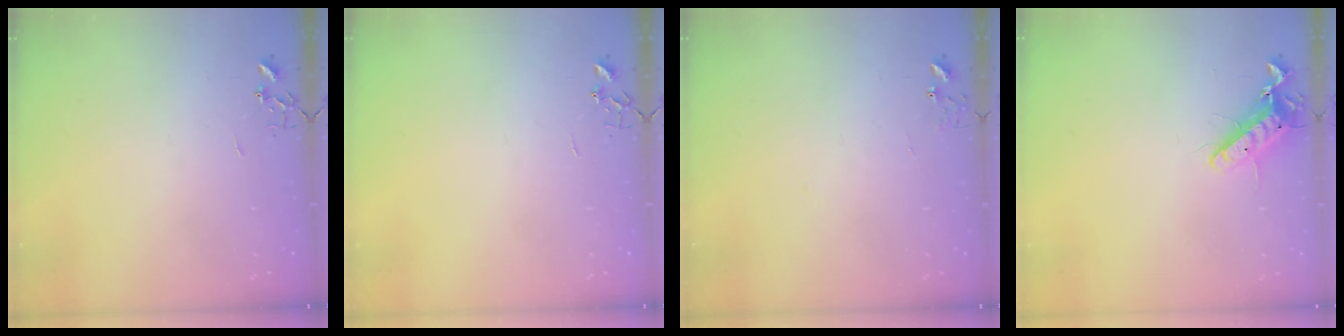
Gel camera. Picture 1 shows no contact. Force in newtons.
{"total": 0.0}
{"total": 6.8, "press": 6.8, "slide": 0.6}
{"total": 12.1, "press": 12.0, "slide": 1.4}